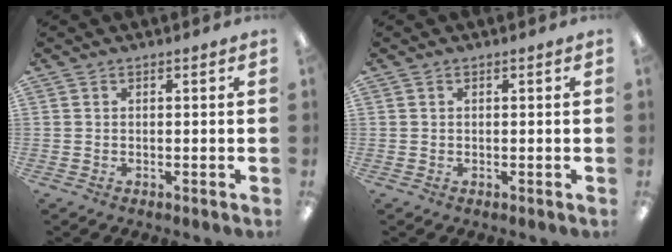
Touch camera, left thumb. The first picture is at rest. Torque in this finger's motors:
{"motor_torque": [-0.06, -0.01, -0.17, -0.08, 0.00]}